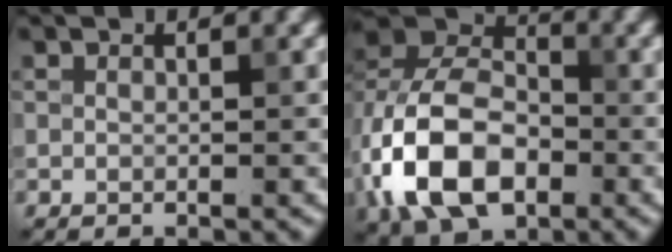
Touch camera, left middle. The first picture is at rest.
{"total": 11.0, "force": [-3.4, 7.2, 7.6], "torque": [-0.164, 0.002, -0.080]}